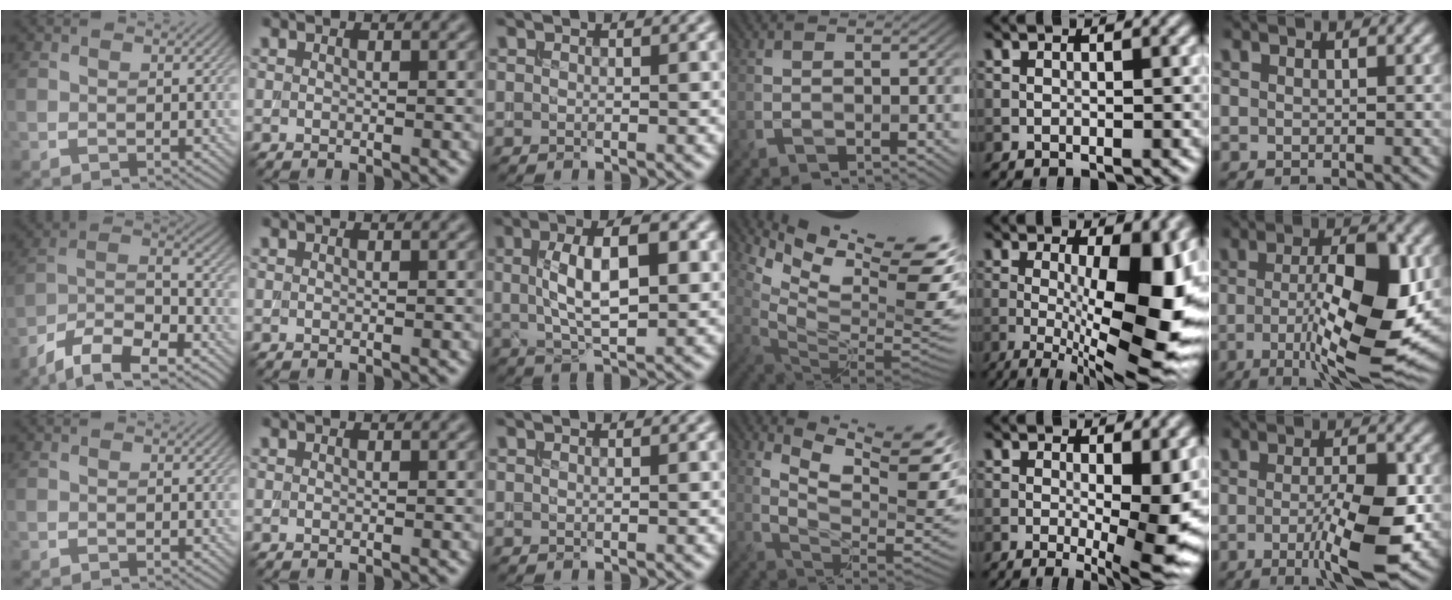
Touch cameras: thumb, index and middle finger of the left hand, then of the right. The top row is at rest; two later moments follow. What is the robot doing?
{"motion": "extract", "object": "backpack"}